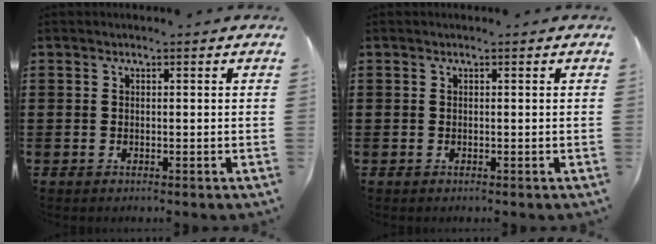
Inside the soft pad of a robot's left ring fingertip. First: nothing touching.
{"total": 0.0}